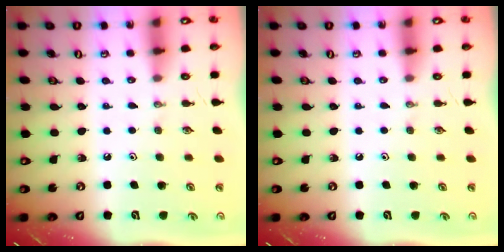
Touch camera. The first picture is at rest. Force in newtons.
{"total": 0.0}